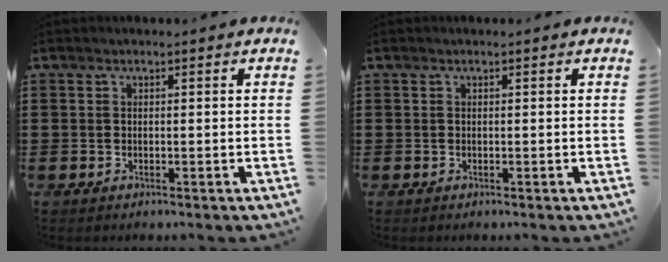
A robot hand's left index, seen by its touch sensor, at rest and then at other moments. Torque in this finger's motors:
{"motor_torque": [0.00, 0.00, 0.00, 0.00]}